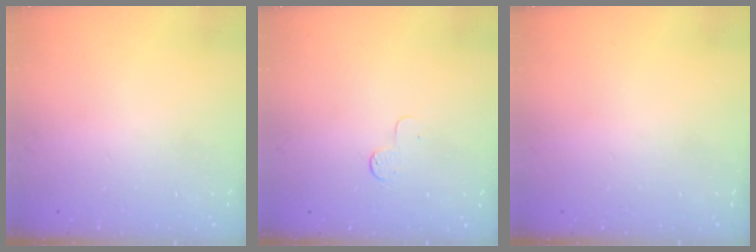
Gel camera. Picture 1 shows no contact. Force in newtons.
{"total": 4.1, "press": 4.0, "slide": 0.4}
{"total": 0.0}